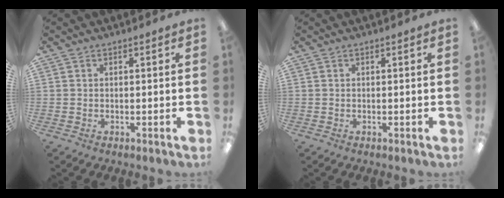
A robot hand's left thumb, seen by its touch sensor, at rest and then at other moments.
{"total": 0.0}